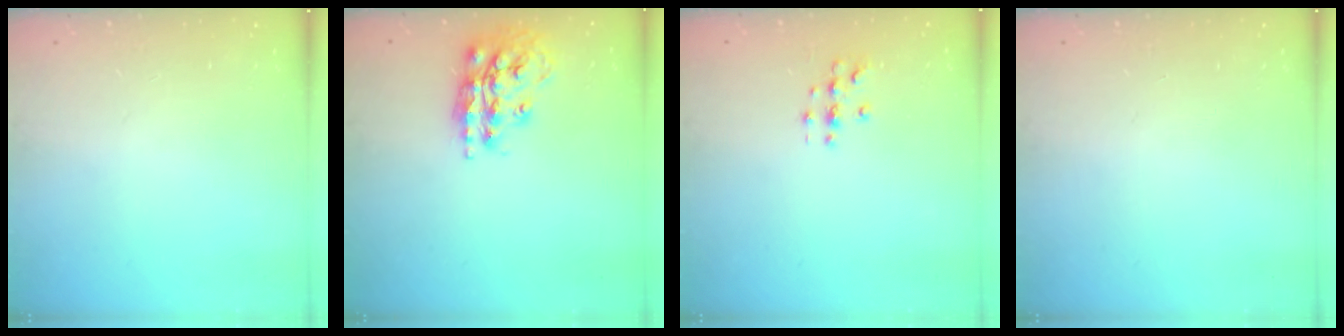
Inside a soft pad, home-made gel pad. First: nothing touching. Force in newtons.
{"total": 17.3, "press": 17.2, "slide": 1.7}
{"total": 3.4, "press": 3.4, "slide": 0.4}
{"total": 0.0}